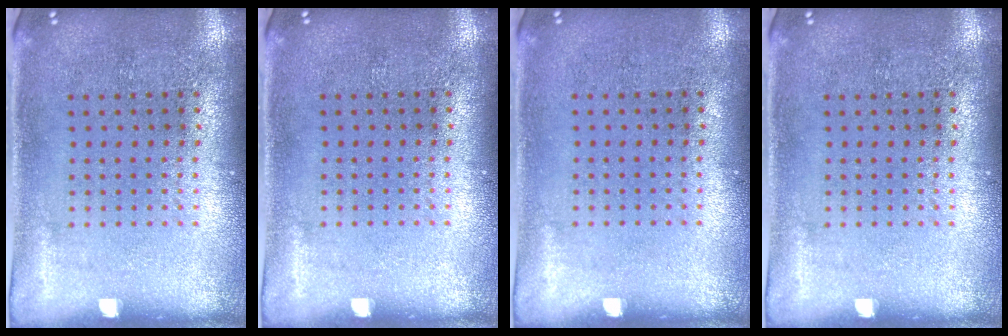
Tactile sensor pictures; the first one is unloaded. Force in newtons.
{"total": 0.0}
{"total": 0.0}
{"total": 0.0}